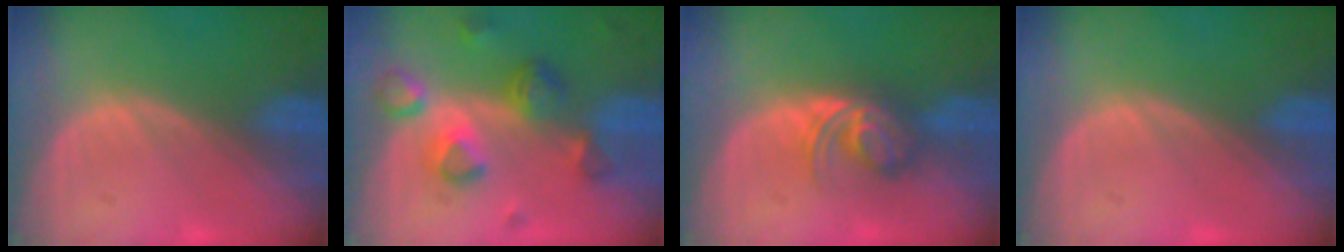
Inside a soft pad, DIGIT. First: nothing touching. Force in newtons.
{"total": 7.9, "press": 7.0, "slide": 3.6}
{"total": 5.7, "press": 4.9, "slide": 2.9}
{"total": 0.0}